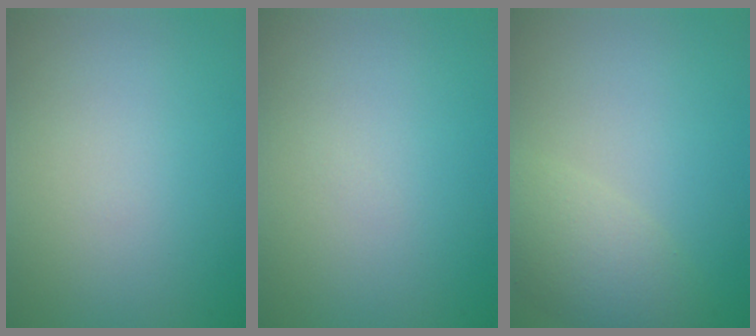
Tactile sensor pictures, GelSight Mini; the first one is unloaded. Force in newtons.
{"total": 0.0}
{"total": 3.8, "press": 3.8, "slide": 0.4}